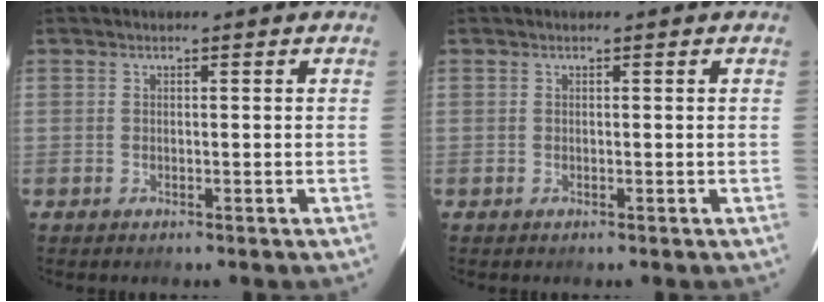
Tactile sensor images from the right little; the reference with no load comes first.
{"total": 0.0}